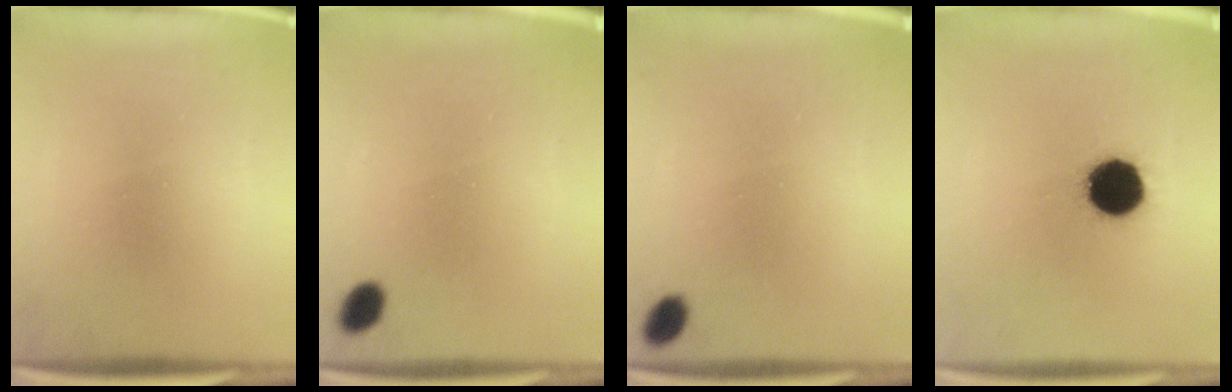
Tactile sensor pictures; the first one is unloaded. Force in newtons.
{"total": 3.2}
{"total": 3.0}
{"total": 14.3}